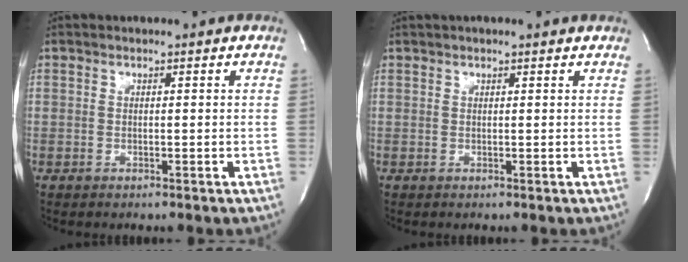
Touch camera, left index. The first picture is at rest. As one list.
[{"total": 2.6, "force": [2.2, 0.4, 1.3], "torque": [-0.021, 0.028, 0.029]}]